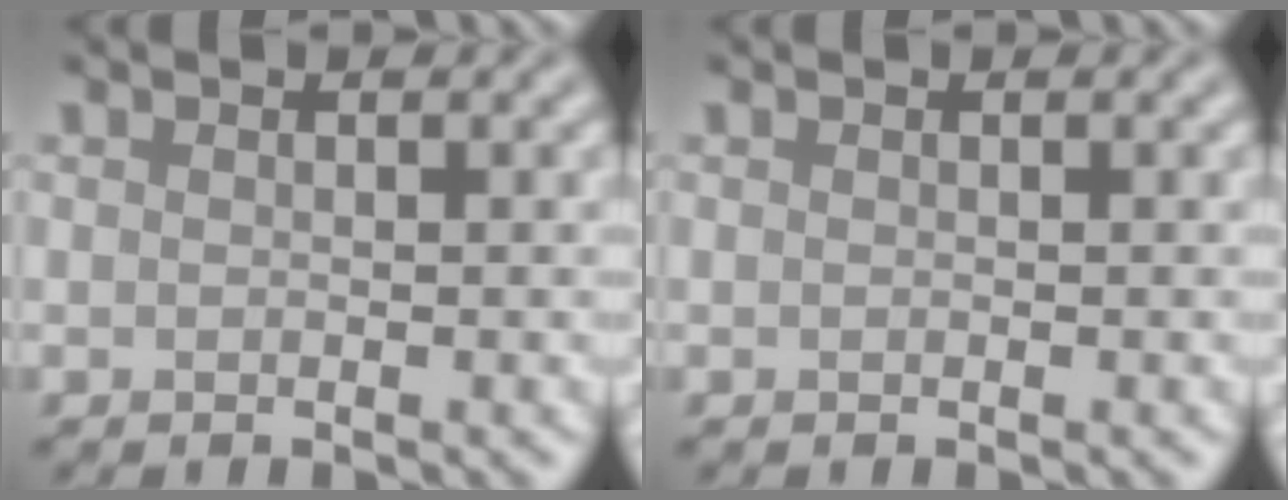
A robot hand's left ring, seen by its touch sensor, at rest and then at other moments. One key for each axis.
{"total": 0.0}